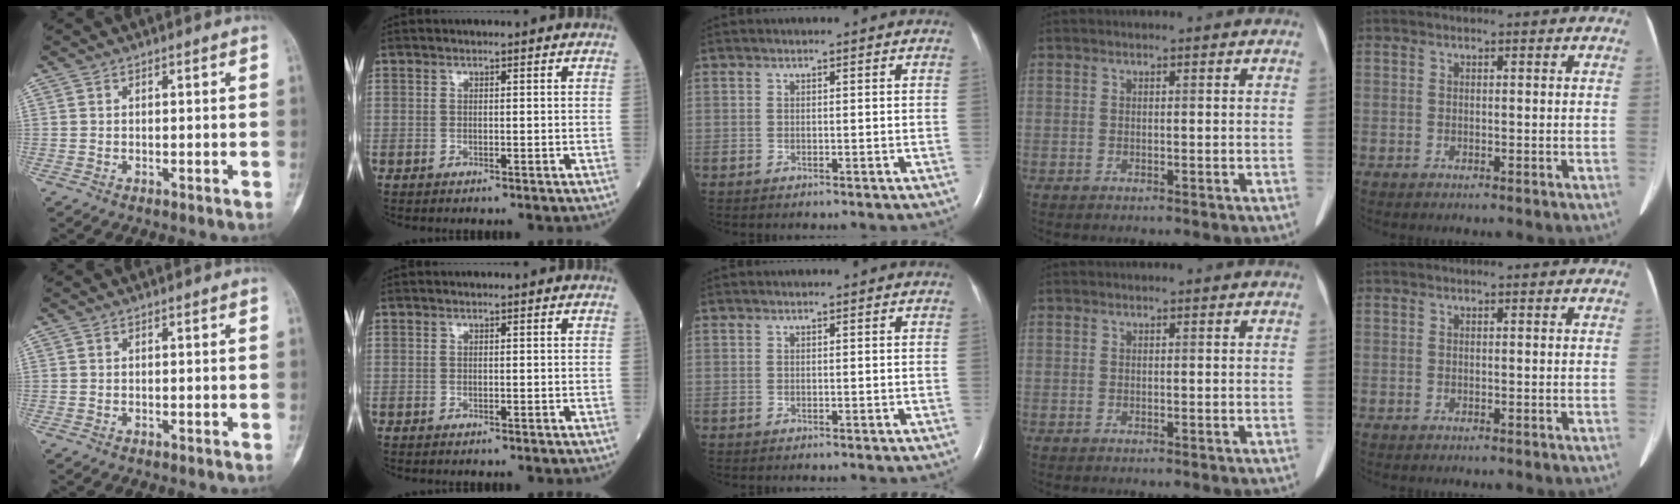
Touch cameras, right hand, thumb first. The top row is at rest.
{}